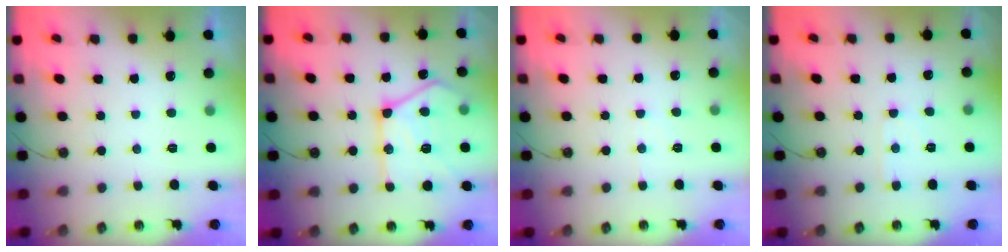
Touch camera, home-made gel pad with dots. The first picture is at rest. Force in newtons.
{"total": 20.3, "press": 20.2, "slide": 1.9}
{"total": 3.9, "press": 3.9, "slide": 0.6}
{"total": 4.5, "press": 4.4, "slide": 0.7}